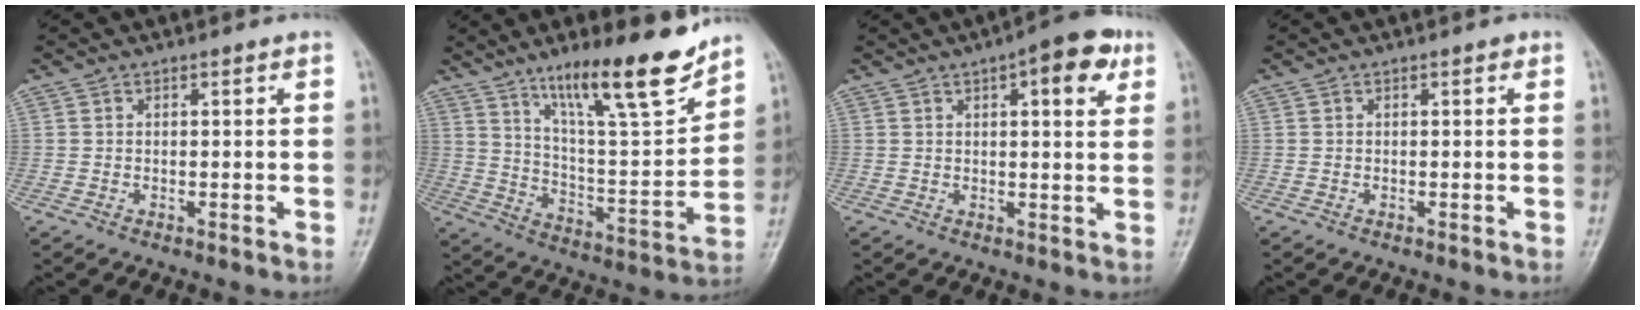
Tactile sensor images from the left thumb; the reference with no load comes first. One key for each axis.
{"total": 19.0, "fx": 13.1, "fy": 4.0, "fz": 13.1, "tx": -0.176, "ty": -0.078, "tz": 0.221}
{"total": 9.2, "fx": 4.1, "fy": 3.4, "fz": 7.5, "tx": -0.075, "ty": -0.004, "tz": 0.049}
{"total": 0.6, "fx": 0.2, "fy": 0.4, "fz": 0.4, "tx": 0.005, "ty": 0.002, "tz": -0.002}